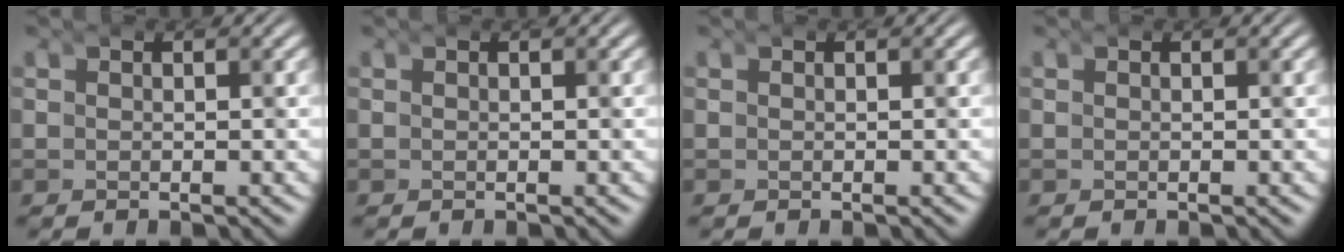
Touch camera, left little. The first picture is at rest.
{"total": 0.0}
{"total": 0.0}
{"total": 0.0}